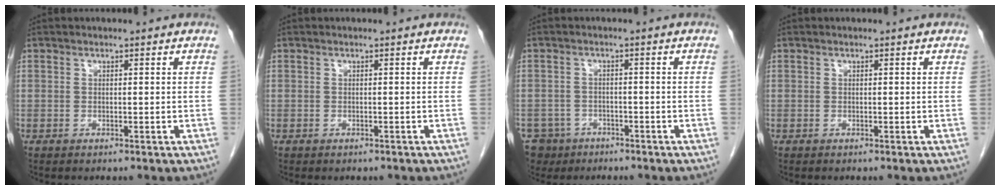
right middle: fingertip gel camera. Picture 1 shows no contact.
{"total": 1.1, "force": [-0.9, 0.5, 0.3], "torque": [-0.011, 0.000, -0.009]}
{"total": 6.4, "force": [-4.3, 4.7, 0.4], "torque": [-0.014, 0.003, -0.070]}
{"total": 0.0}